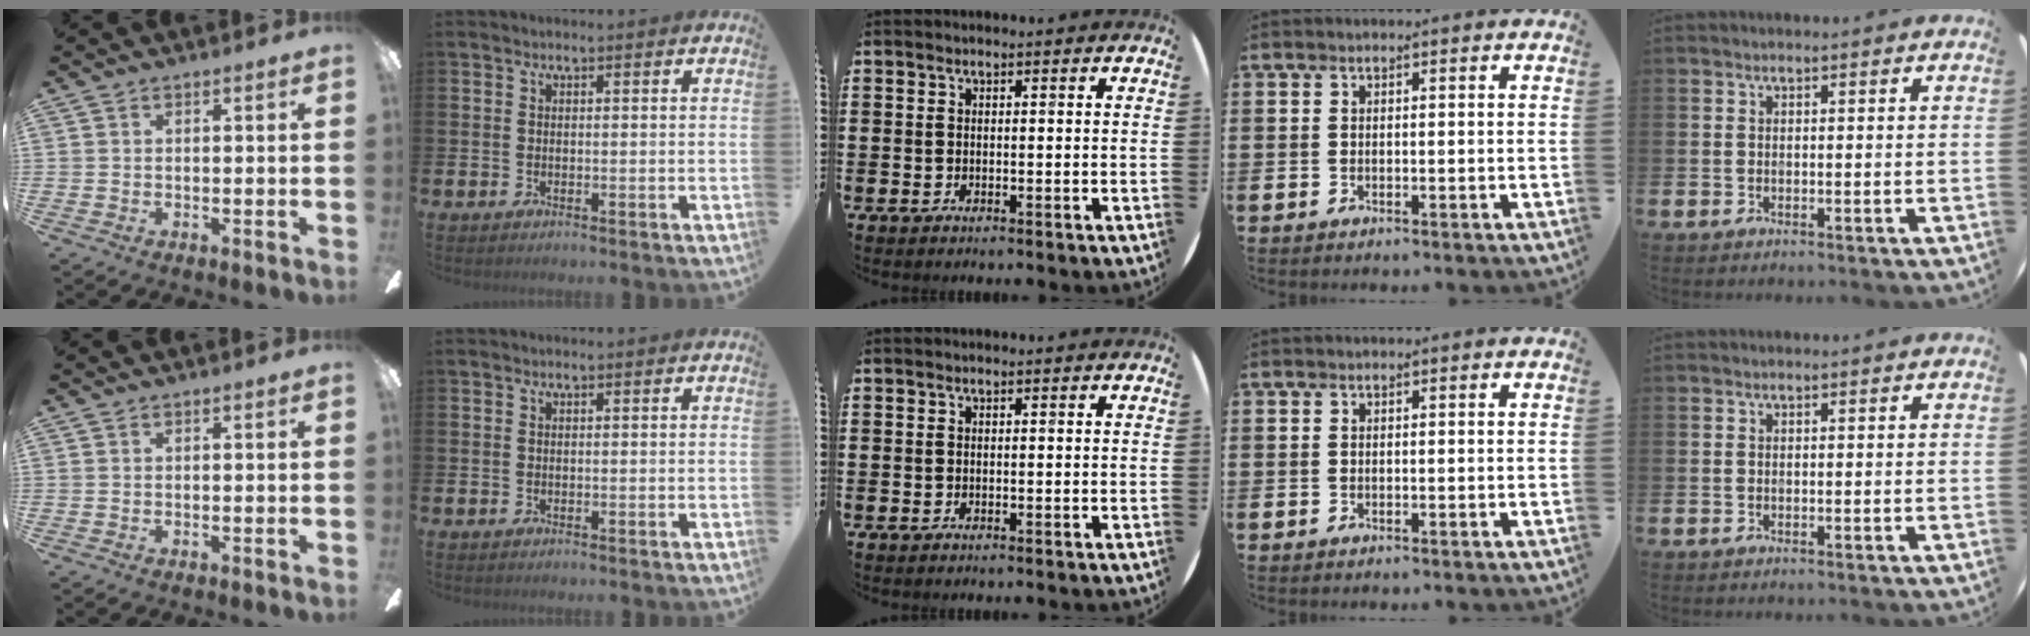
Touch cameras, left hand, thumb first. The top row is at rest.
{}